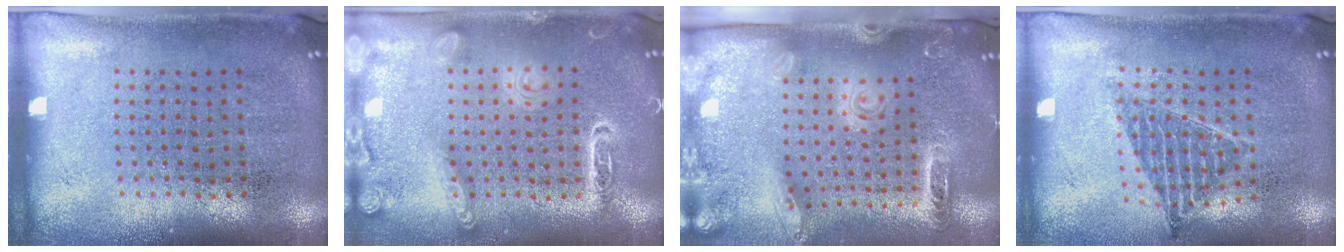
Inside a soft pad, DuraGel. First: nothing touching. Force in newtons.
{"total": 3.3, "press": 3.3, "slide": 0.3}
{"total": 2.7, "press": 2.1, "slide": 1.8}
{"total": 0.9, "press": 0.9, "slide": 0.2}